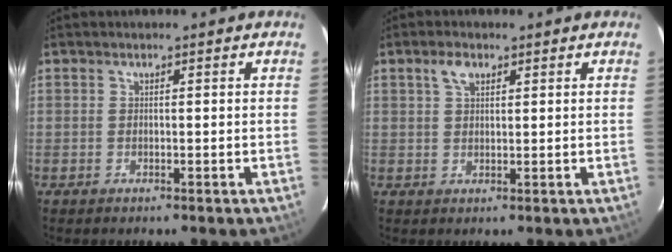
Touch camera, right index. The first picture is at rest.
{"total": 2.9, "force": [1.6, 1.5, 1.8], "torque": [-0.034, 0.008, 0.029]}